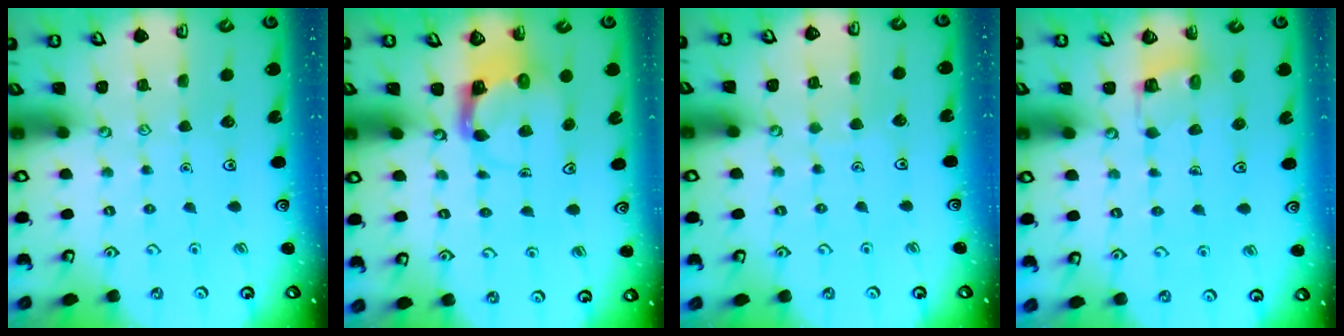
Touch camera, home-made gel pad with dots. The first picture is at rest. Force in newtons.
{"total": 3.8, "press": 3.7, "slide": 0.6}
{"total": 1.5, "press": 1.5, "slide": 0.2}
{"total": 2.8, "press": 2.8, "slide": 0.2}